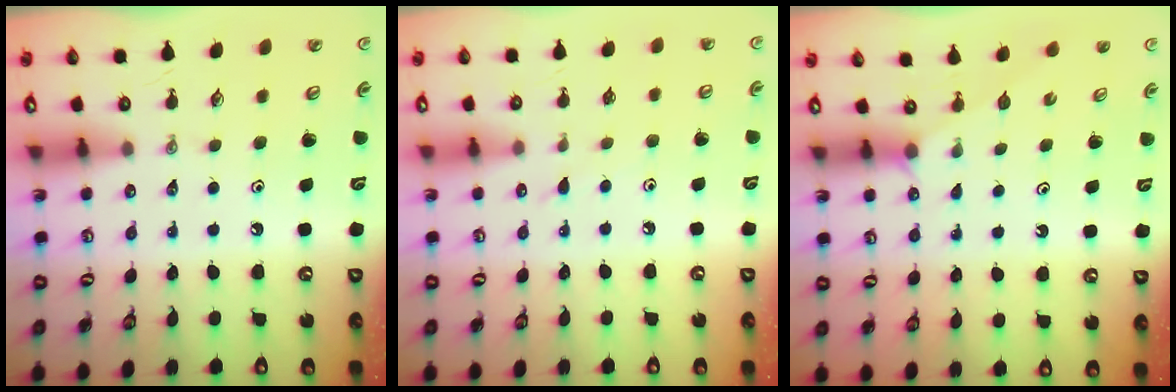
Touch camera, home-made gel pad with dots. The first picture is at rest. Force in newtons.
{"total": 4.9, "press": 4.8, "slide": 0.7}
{"total": 1.5, "press": 1.5, "slide": 0.2}